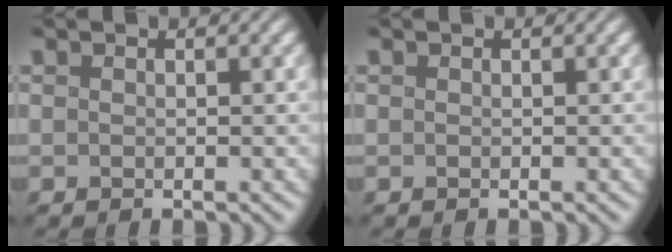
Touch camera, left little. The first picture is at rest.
{"total": 0.0}